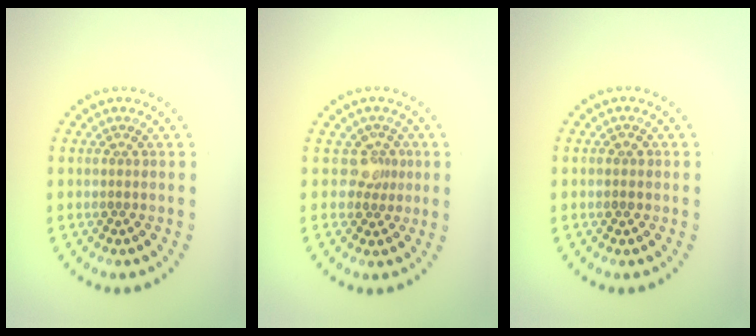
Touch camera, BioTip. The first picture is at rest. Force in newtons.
{"total": 2.1, "press": 1.5, "slide": 1.4}
{"total": 0.9, "press": 0.9, "slide": 0.1}